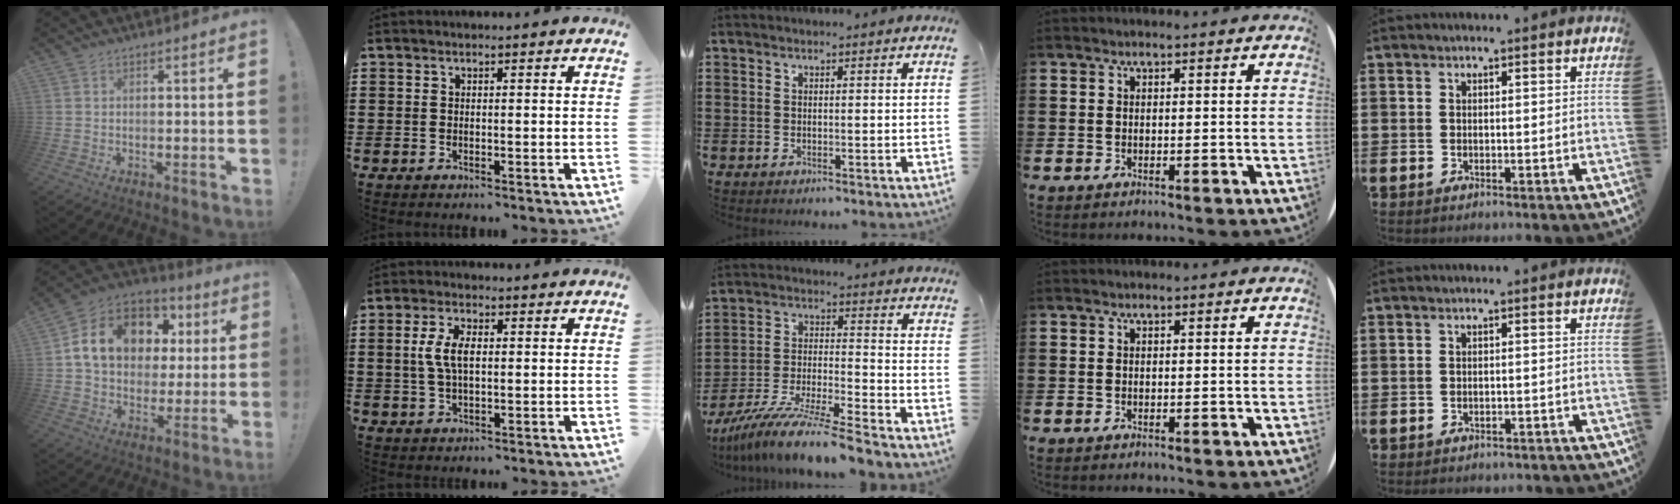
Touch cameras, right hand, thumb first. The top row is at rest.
{"thumb": {"total": 17.5, "force": [5.6, 13.1, 10.1], "torque": [-0.154, -0.012, 0.116]}, "index": {"total": 5.4, "force": [0.5, 2.5, 4.8], "torque": [-0.111, 0.004, 0.003]}, "middle": {"total": 10.5, "force": [-9.5, -0.4, 4.5], "torque": [-0.090, 0.004, -0.189]}, "little": {"total": 1.0, "force": [-1.0, 0.1, 0.0], "torque": [-0.004, 0.000, -0.021]}}